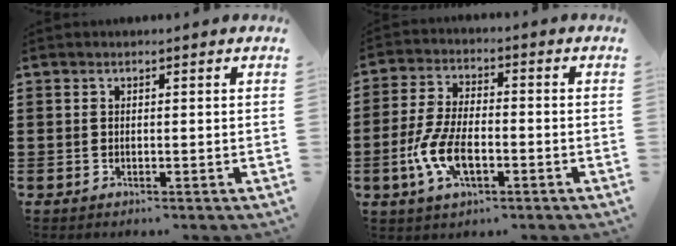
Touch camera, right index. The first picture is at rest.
{"total": 7.8, "force": [-2.6, 3.5, 6.5], "torque": [-0.157, -0.010, -0.055]}